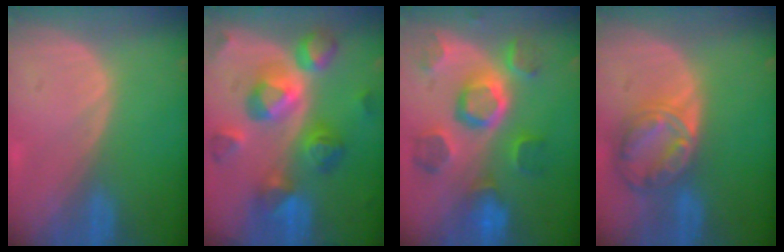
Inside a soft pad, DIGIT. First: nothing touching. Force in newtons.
{"total": 11.3, "press": 11.2, "slide": 1.0}
{"total": 10.9, "press": 9.7, "slide": 4.9}
{"total": 8.3, "press": 7.1, "slide": 4.4}